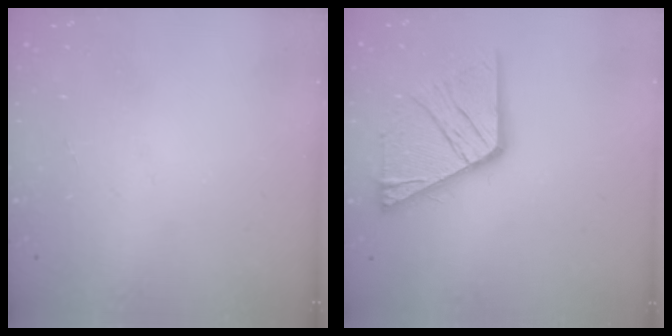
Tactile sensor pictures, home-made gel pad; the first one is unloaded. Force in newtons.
{"total": 15.6, "press": 15.5, "slide": 1.6}